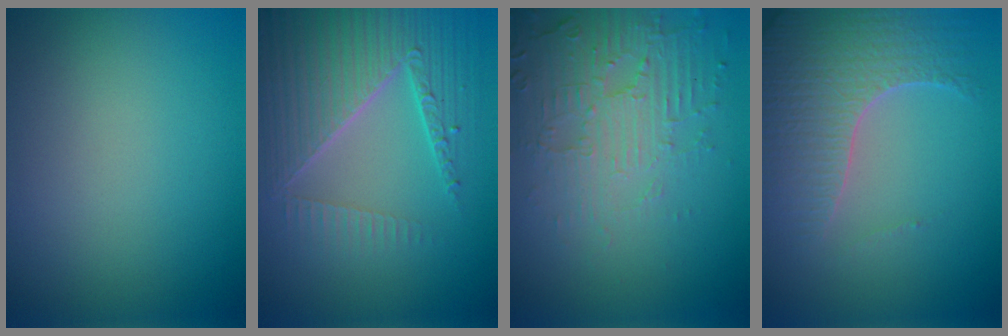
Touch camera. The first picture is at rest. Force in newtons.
{"total": 6.6, "press": 5.2, "slide": 4.1}
{"total": 5.5, "press": 3.7, "slide": 4.1}
{"total": 4.6, "press": 4.5, "slide": 1.1}